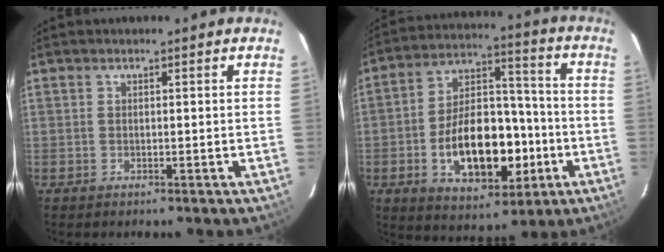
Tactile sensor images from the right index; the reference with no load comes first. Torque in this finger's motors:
{"motor_torque": [1.27, -0.87, 0.86, 0.21]}